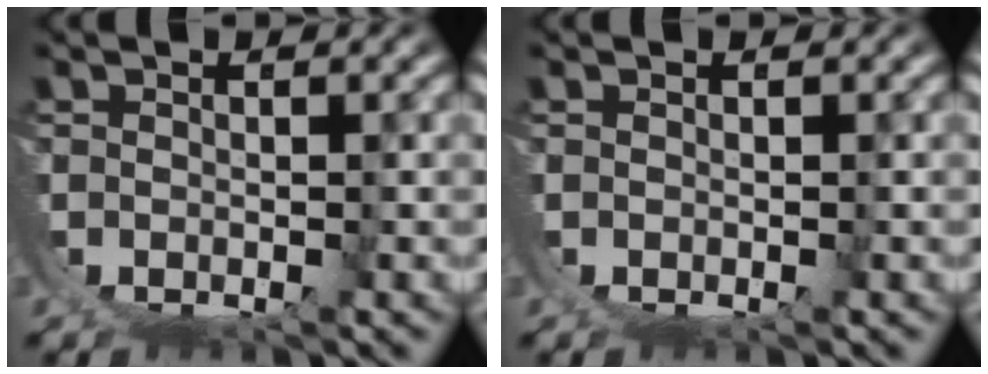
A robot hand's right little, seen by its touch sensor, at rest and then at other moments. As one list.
[{"total": 0.0}]